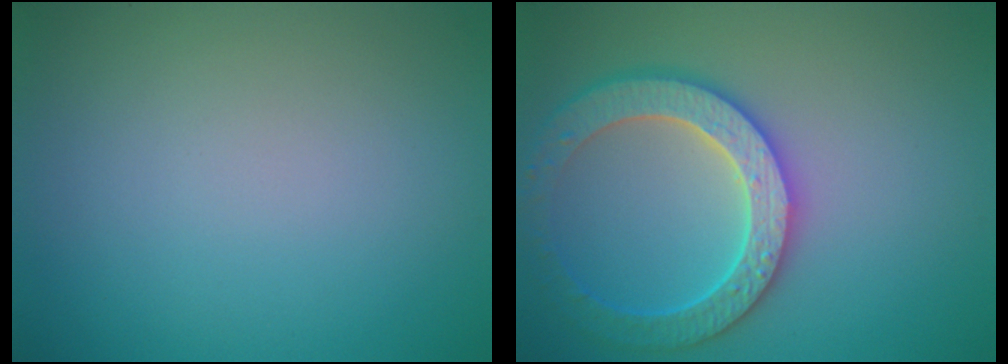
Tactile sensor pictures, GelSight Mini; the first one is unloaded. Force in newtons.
{"total": 4.7, "press": 4.6, "slide": 1.2}